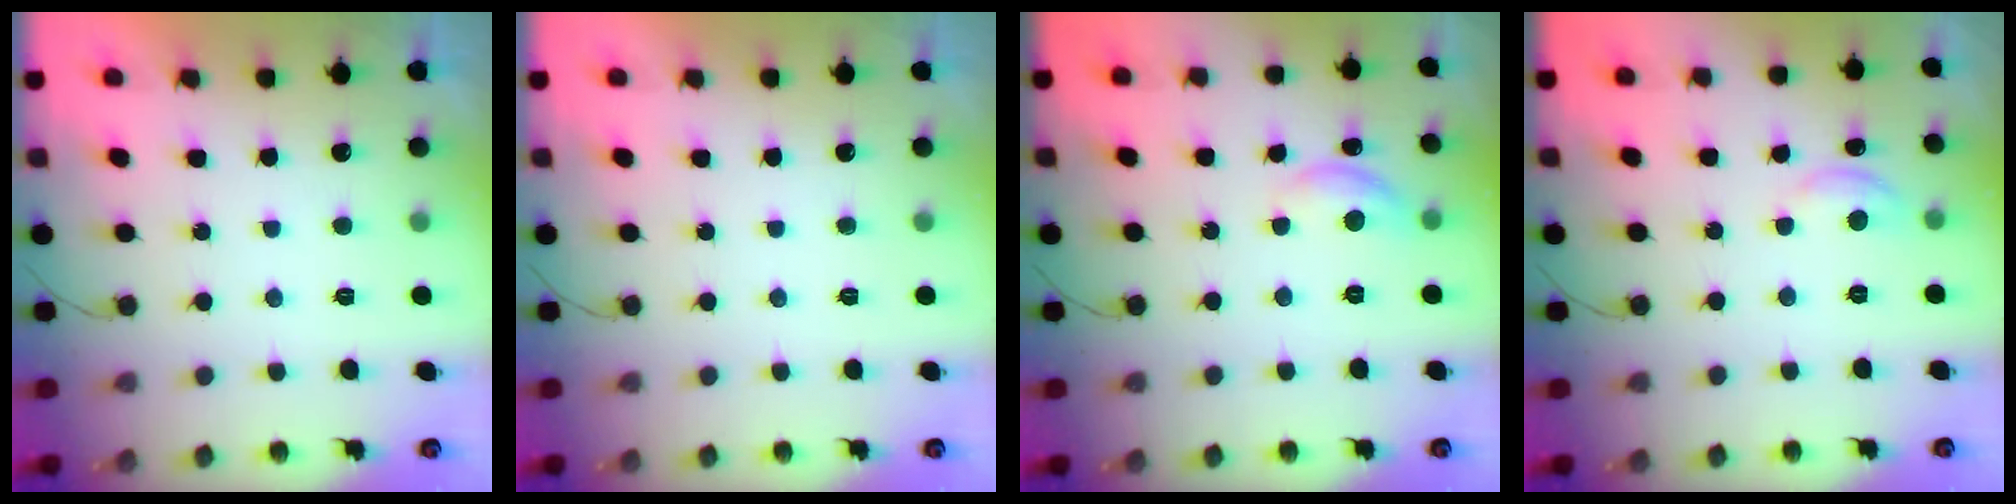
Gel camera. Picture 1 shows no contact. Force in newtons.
{"total": 0.0}
{"total": 8.7, "press": 8.7, "slide": 0.5}
{"total": 4.5, "press": 4.5, "slide": 0.5}